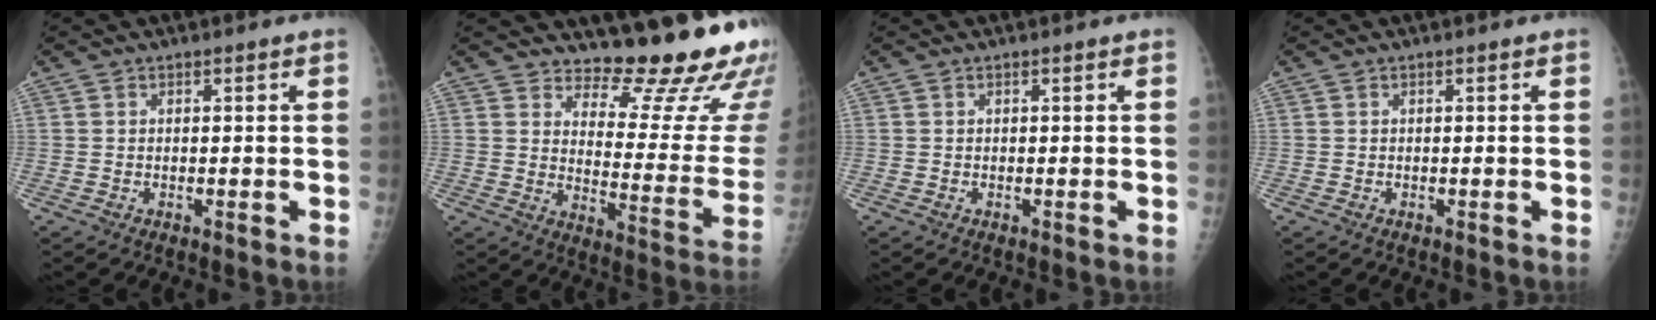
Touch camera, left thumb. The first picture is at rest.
{"total": 18.7, "force": [15.9, 4.7, 8.5], "torque": [-0.065, -0.158, 0.197]}
{"total": 0.0}
{"total": 0.0}